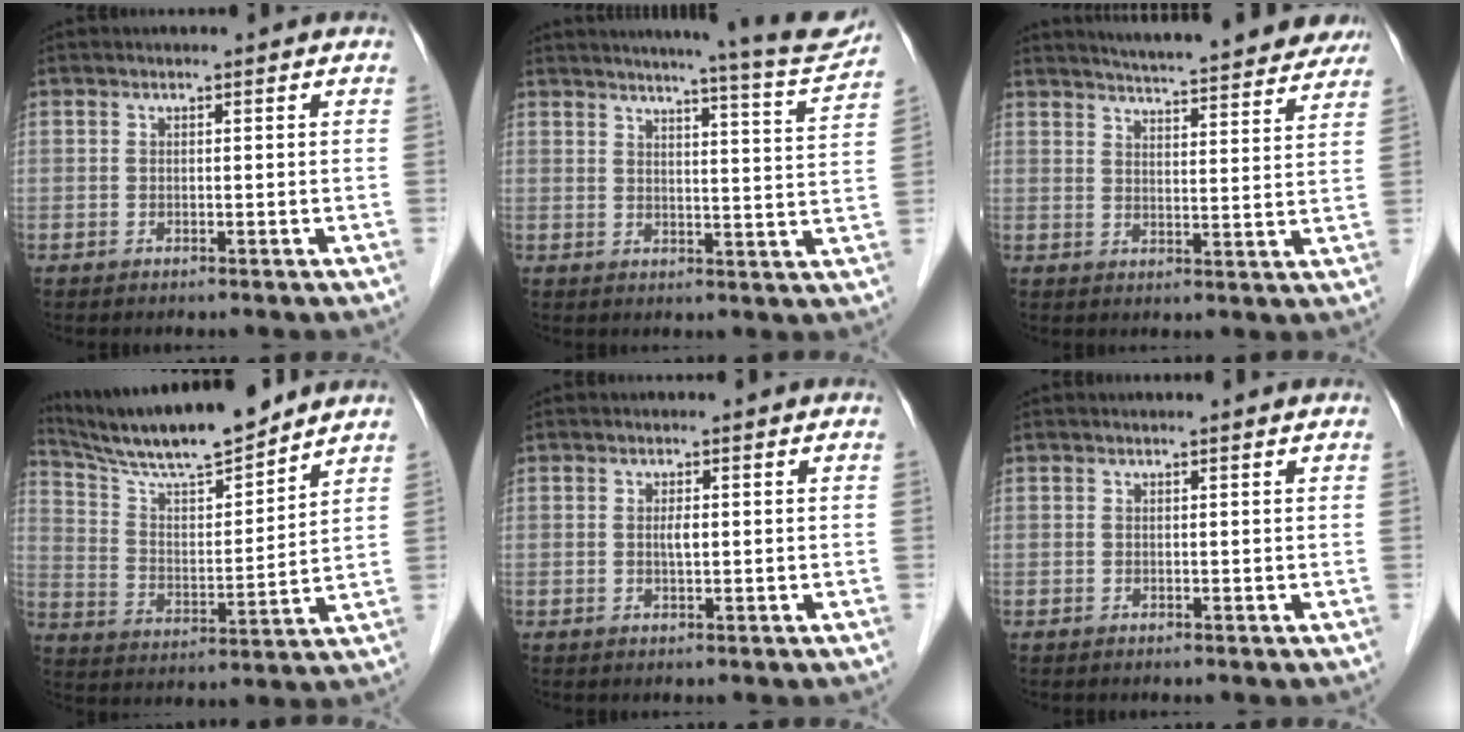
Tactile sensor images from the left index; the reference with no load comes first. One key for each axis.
{"total": 13.0, "fx": 12.1, "fy": -0.9, "fz": 4.6, "tx": -0.067, "ty": -0.044, "tz": 0.137}
{"total": 21.3, "fx": 19.7, "fy": 2.7, "fz": 7.8, "tx": -0.107, "ty": -0.018, "tz": 0.241}
{"total": 15.0, "fx": 13.6, "fy": 0.9, "fz": 6.2, "tx": -0.121, "ty": 0.003, "tz": 0.242}
{"total": 1.3, "fx": 0.1, "fy": 0.3, "fz": 1.3, "tx": -0.025, "ty": 0.001, "tz": 0.002}
{"total": 0.8, "fx": 0.8, "fy": 0.0, "fz": 0.2, "tx": -0.010, "ty": 0.002, "tz": 0.009}